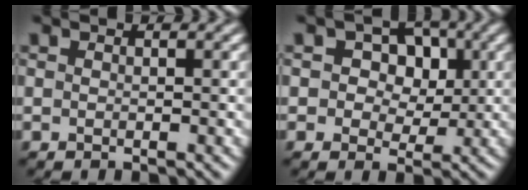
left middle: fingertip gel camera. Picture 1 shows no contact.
{"total": 5.3, "force": [1.7, 4.3, 2.6], "torque": [-0.023, 0.017, 0.005]}